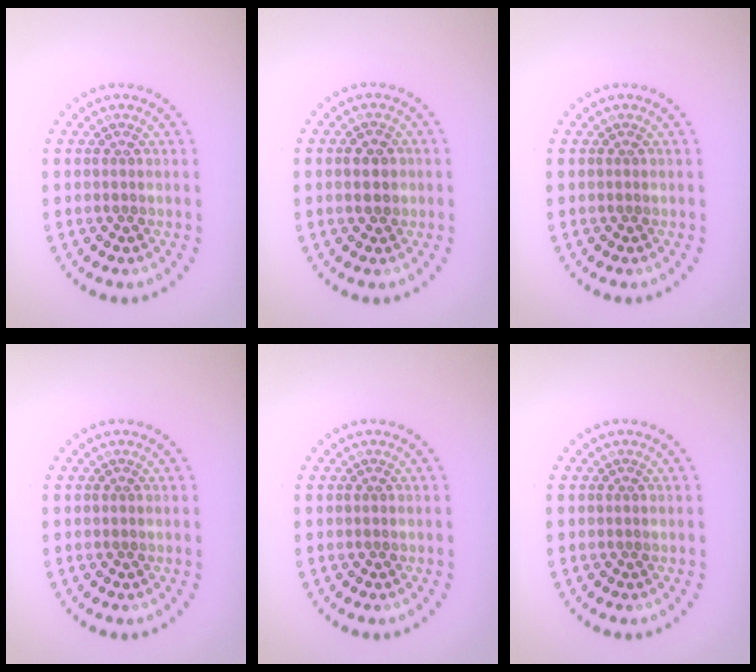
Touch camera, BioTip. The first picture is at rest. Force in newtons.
{"total": 1.6, "press": 1.6, "slide": 0.2}
{"total": 0.0}
{"total": 0.0}
{"total": 0.0}
{"total": 0.0}